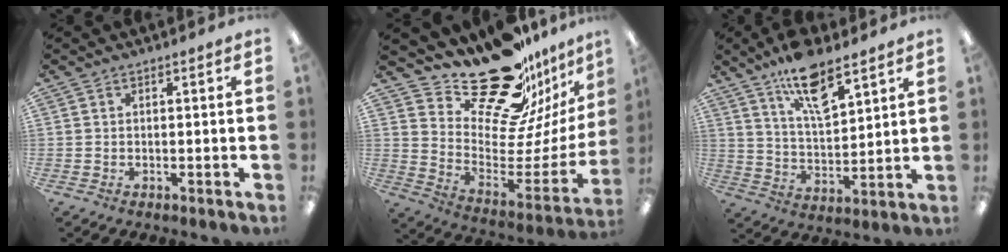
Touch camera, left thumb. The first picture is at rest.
{"total": 23.3, "force": [19.0, 8.8, 10.2], "torque": [-0.139, -0.152, 0.329]}
{"total": 13.6, "force": [9.5, 5.0, 8.3], "torque": [-0.135, -0.045, 0.164]}